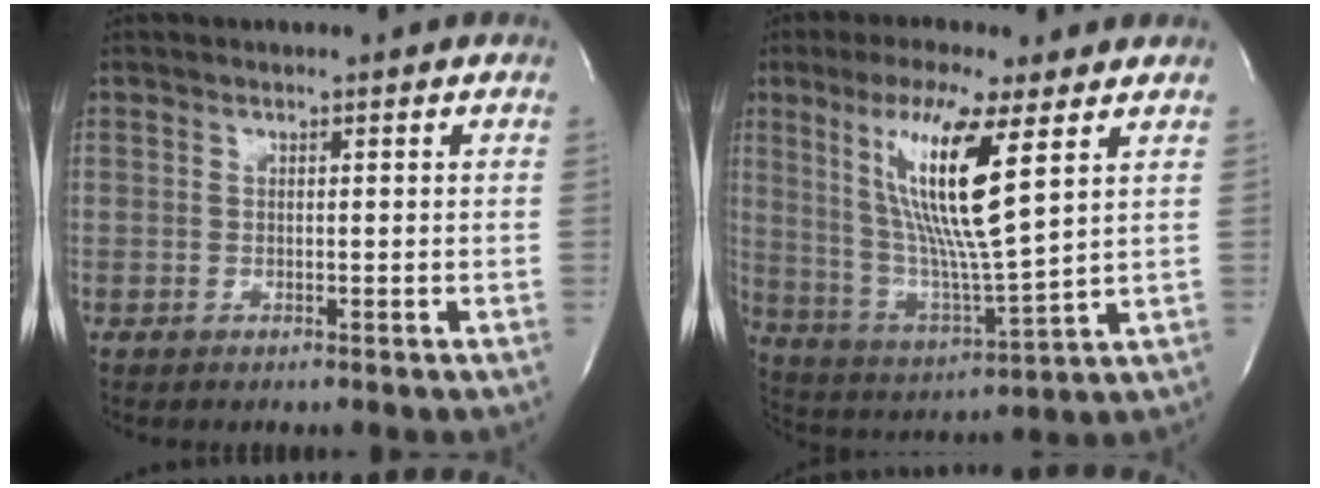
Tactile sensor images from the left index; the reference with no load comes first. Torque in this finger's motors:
{"motor_torque": [1.68, -0.46, 1.05, 0.16]}